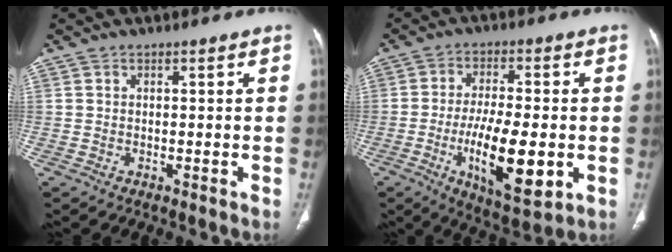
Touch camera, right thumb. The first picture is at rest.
{"total": 14.5, "force": [-3.3, 5.1, 13.2], "torque": [-0.215, -0.012, -0.049]}